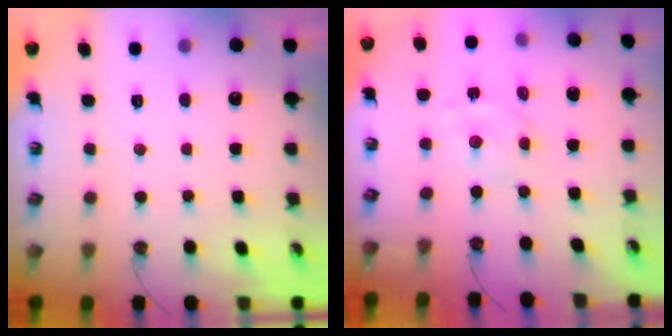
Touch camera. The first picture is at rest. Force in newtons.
{"total": 3.0, "press": 3.0, "slide": 0.3}